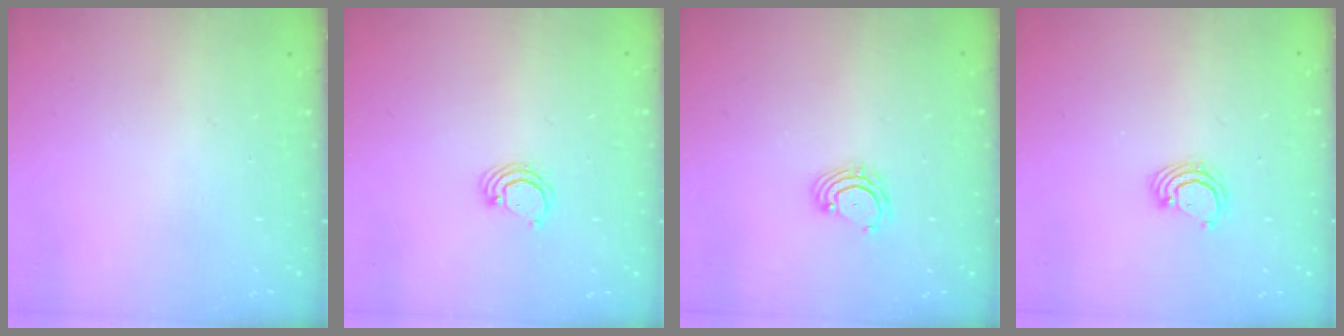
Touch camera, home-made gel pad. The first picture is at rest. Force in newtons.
{"total": 2.7, "press": 2.7, "slide": 0.2}
{"total": 2.8, "press": 2.8, "slide": 0.3}
{"total": 3.5, "press": 3.5, "slide": 0.2}